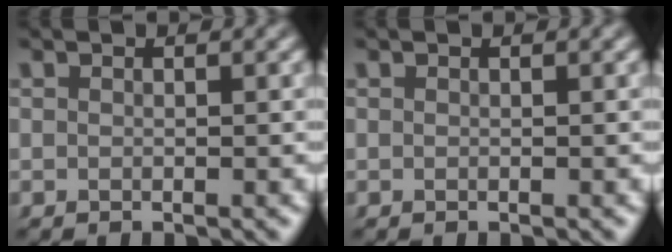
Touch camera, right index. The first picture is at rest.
{"total": 0.0}